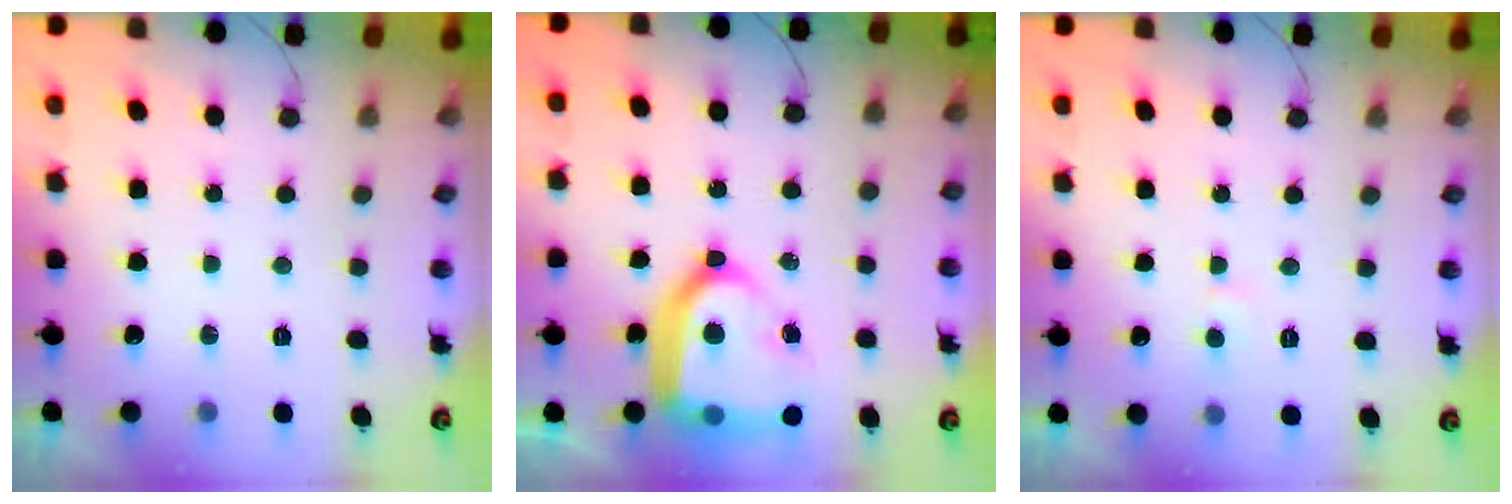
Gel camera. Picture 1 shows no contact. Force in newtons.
{"total": 20.5, "press": 20.4, "slide": 1.8}
{"total": 3.7, "press": 3.7, "slide": 0.4}